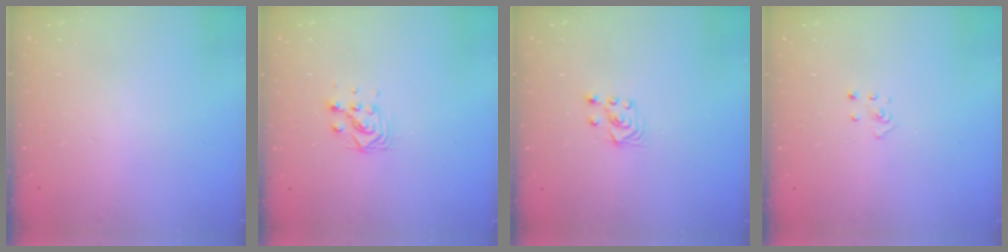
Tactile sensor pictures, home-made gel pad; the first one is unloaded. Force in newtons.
{"total": 5.7, "press": 5.7, "slide": 0.2}
{"total": 2.6, "press": 2.5, "slide": 1.0}
{"total": 2.9, "press": 2.9, "slide": 0.2}